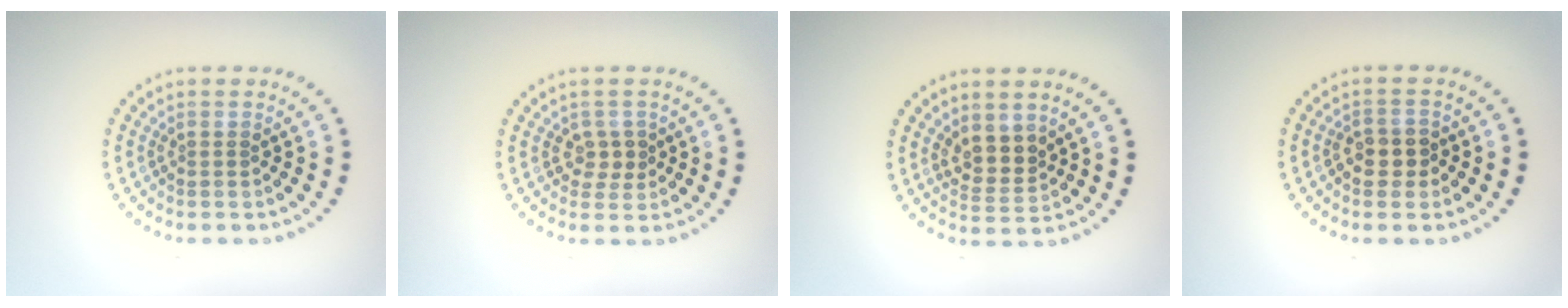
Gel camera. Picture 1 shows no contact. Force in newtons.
{"total": 1.7, "press": 1.6, "slide": 0.6}
{"total": 2.6, "press": 2.2, "slide": 1.4}
{"total": 1.9, "press": 1.8, "slide": 0.5}